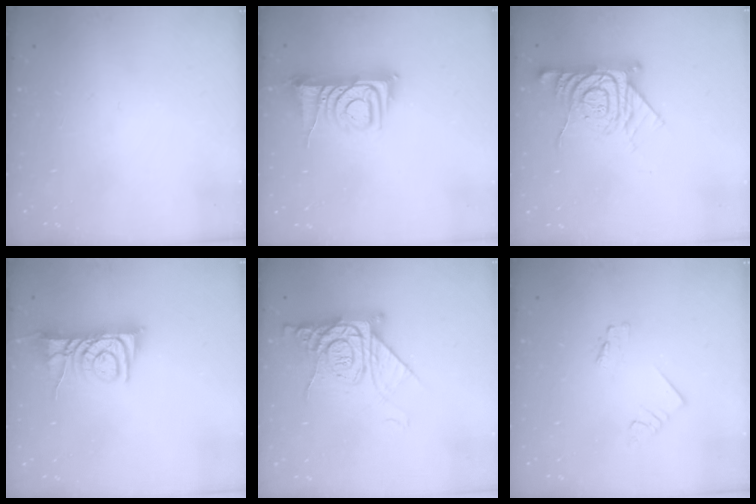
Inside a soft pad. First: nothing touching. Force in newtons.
{"total": 9.4, "press": 9.4, "slide": 1.1}
{"total": 13.0, "press": 13.0, "slide": 1.0}
{"total": 10.4, "press": 10.4, "slide": 0.8}
{"total": 13.7, "press": 13.6, "slide": 1.5}
{"total": 1.8, "press": 1.7, "slide": 0.2}